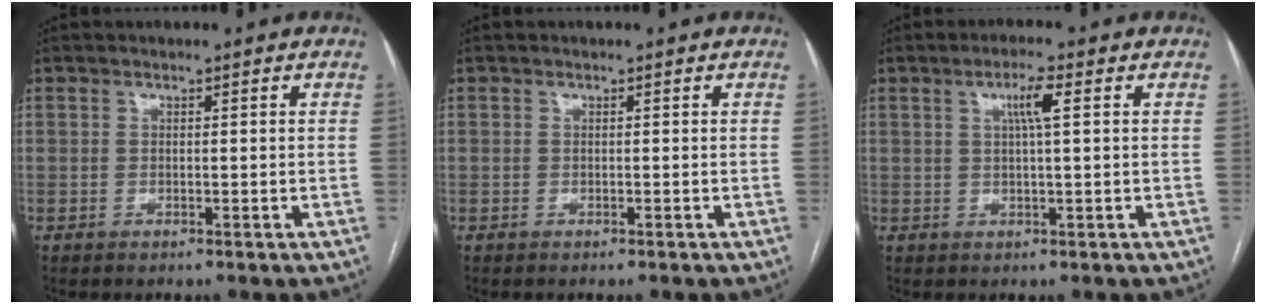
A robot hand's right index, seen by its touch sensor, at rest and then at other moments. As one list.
[{"total": 0.0}, {"total": 3.8, "force": [1.2, -0.1, 3.6], "torque": [-0.065, 0.004, 0.020]}]